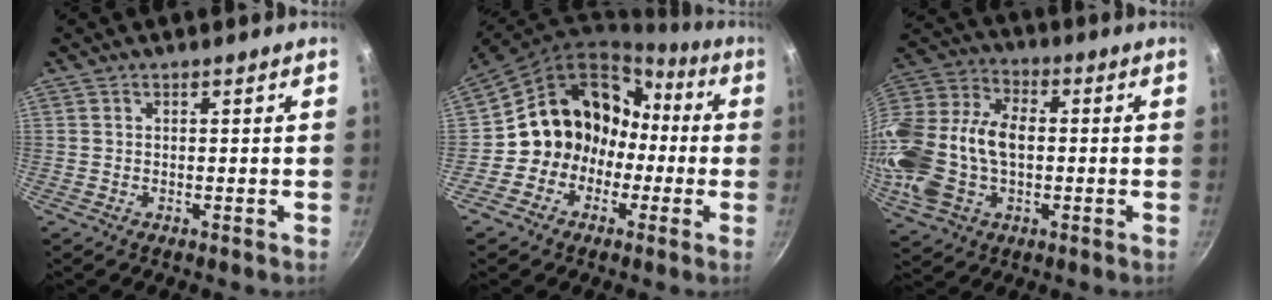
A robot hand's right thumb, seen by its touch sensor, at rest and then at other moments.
{"total": 15.5, "force": [-2.1, 13.8, 6.8], "torque": [-0.061, 0.077, -0.035]}
{"total": 22.1, "force": [-1.3, 14.8, 16.3], "torque": [-0.337, 0.038, -0.024]}